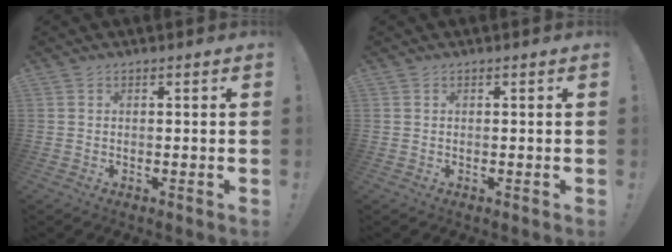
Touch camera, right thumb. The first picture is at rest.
{"total": 0.0}